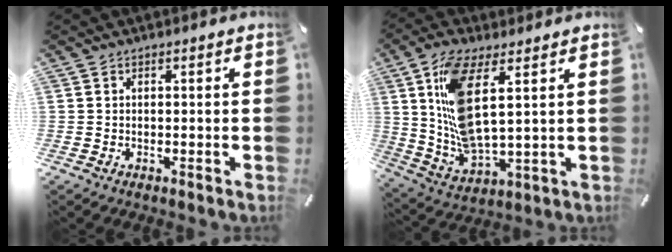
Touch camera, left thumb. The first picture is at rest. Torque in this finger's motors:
{"motor_torque": [0.90, 0.44, 1.63, -0.28, 0.30]}